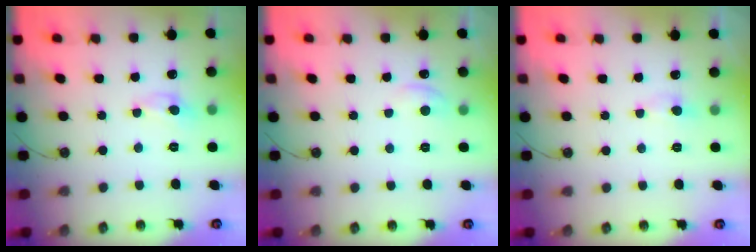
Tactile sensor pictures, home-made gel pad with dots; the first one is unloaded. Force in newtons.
{"total": 1.0, "press": 0.7, "slide": 0.7}
{"total": 0.0}